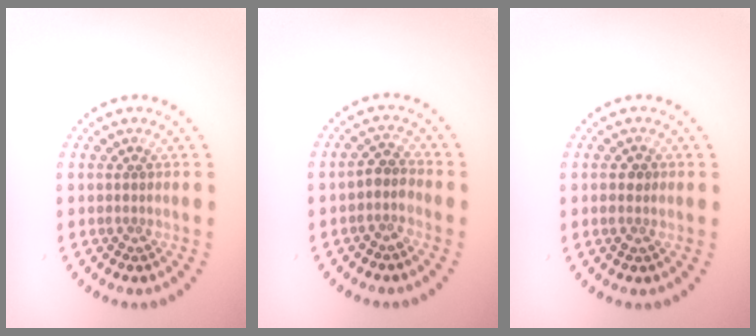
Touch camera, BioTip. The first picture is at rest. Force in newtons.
{"total": 1.8, "press": 1.6, "slide": 1.0}
{"total": 1.2, "press": 1.2, "slide": 0.0}